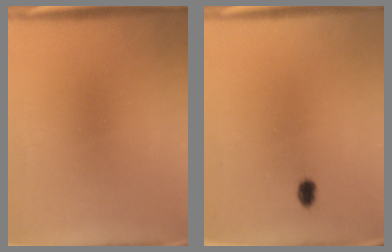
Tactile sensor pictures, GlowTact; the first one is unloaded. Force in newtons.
{"total": 1.9}